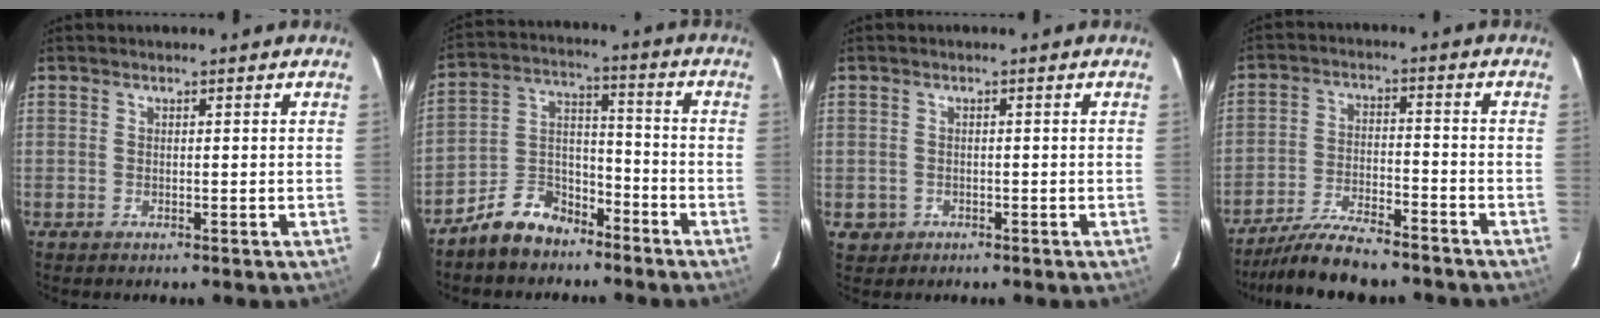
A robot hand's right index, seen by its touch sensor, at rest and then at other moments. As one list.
[{"total": 9.9, "force": [-7.2, 5.7, 3.7], "torque": [-0.083, 0.043, -0.123]}, {"total": 2.7, "force": [-0.7, 2.6, 0.4], "torque": [-0.014, 0.002, -0.006]}, {"total": 12.9, "force": [-11.3, 2.7, 5.5], "torque": [-0.129, -0.016, -0.193]}]